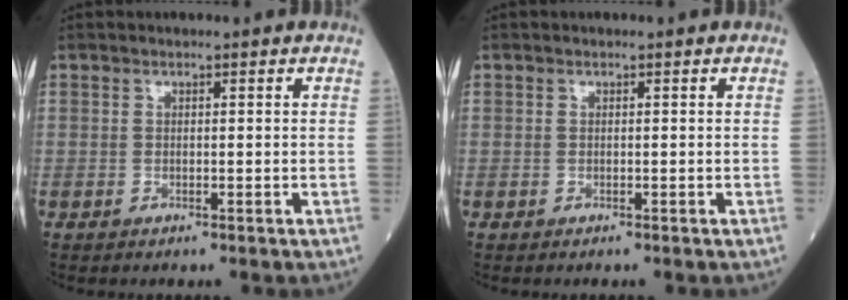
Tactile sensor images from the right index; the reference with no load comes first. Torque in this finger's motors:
{"motor_torque": [-0.02, -0.10, 0.08, 0.02]}